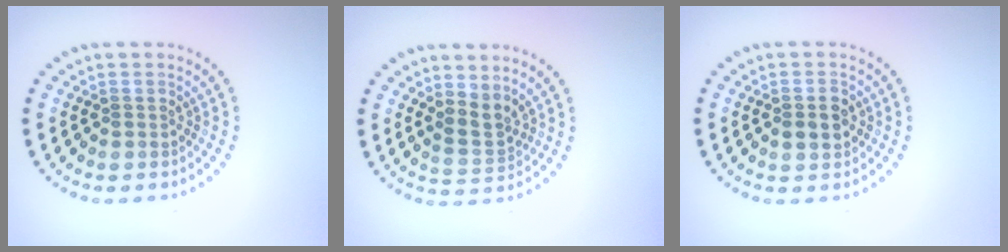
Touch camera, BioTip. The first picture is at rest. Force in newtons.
{"total": 2.1, "press": 1.5, "slide": 1.6}
{"total": 2.5, "press": 2.5, "slide": 0.2}